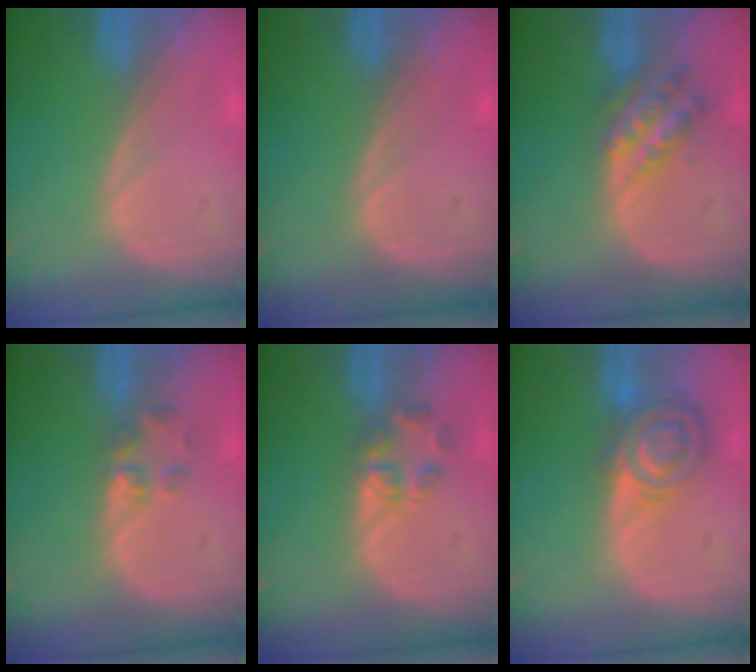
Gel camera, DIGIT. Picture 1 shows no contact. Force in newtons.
{"total": 0.0}
{"total": 6.0, "press": 5.2, "slide": 3.1}
{"total": 2.3, "press": 2.2, "slide": 0.8}
{"total": 3.5, "press": 3.4, "slide": 0.8}
{"total": 7.4, "press": 6.3, "slide": 3.9}